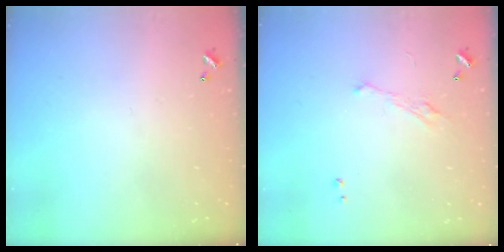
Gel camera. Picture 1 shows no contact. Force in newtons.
{"total": 2.3, "press": 2.1, "slide": 0.8}